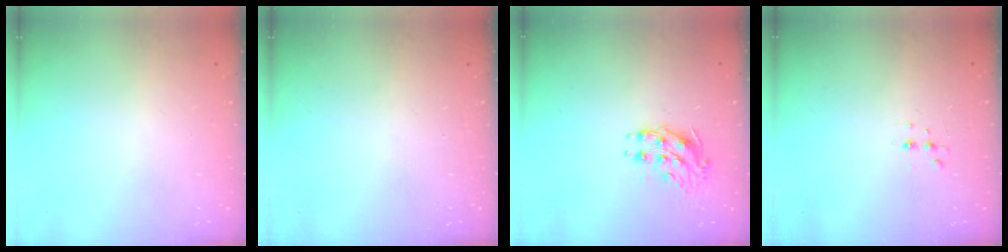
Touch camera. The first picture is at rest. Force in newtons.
{"total": 0.0}
{"total": 9.0, "press": 9.0, "slide": 0.1}
{"total": 3.1, "press": 3.0, "slide": 0.6}